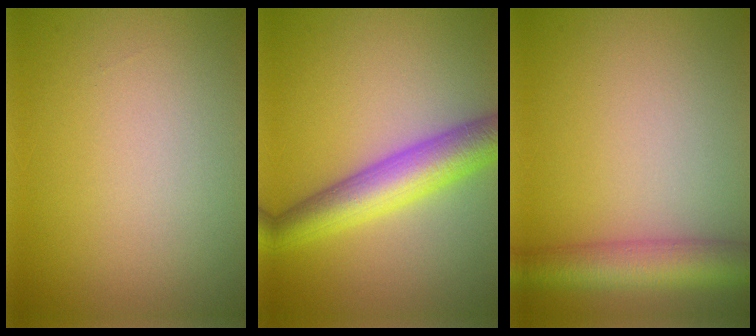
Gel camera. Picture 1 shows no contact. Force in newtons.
{"total": 6.4, "press": 6.4, "slide": 0.3}
{"total": 5.4, "press": 5.4, "slide": 0.3}